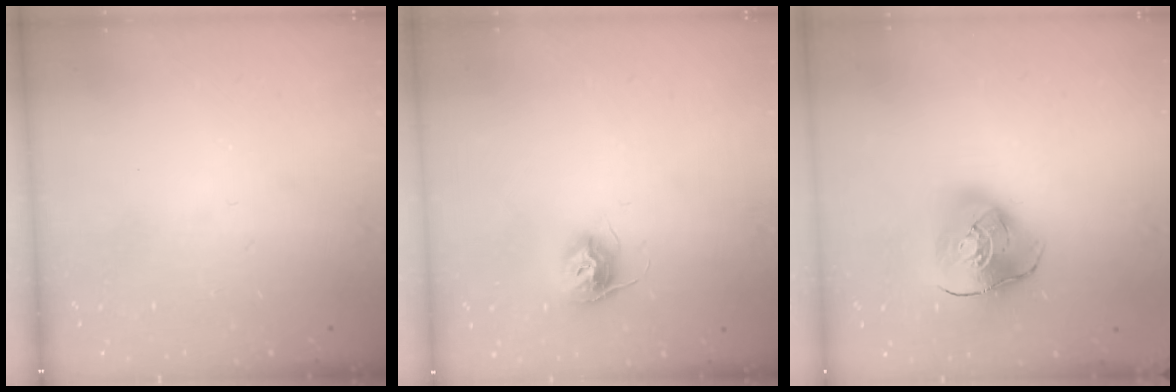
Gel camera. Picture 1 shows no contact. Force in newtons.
{"total": 9.3, "press": 9.3, "slide": 0.5}
{"total": 15.0, "press": 14.8, "slide": 2.2}